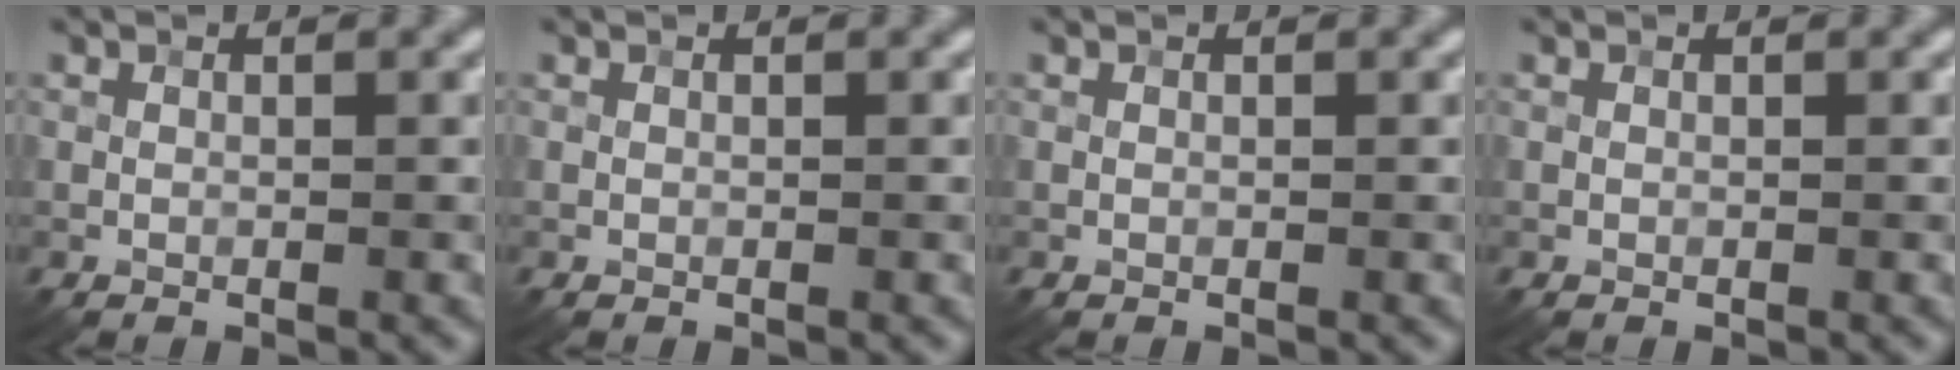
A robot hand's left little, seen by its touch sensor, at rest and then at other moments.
{"total": 0.0}
{"total": 0.0}
{"total": 0.0}